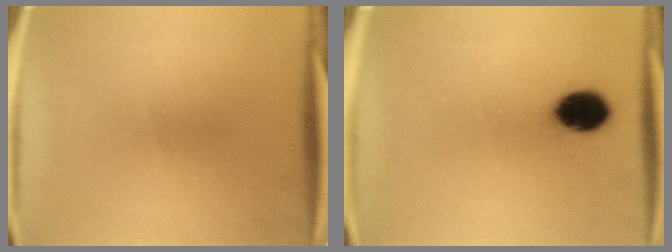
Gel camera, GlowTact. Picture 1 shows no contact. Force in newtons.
{"total": 7.9}